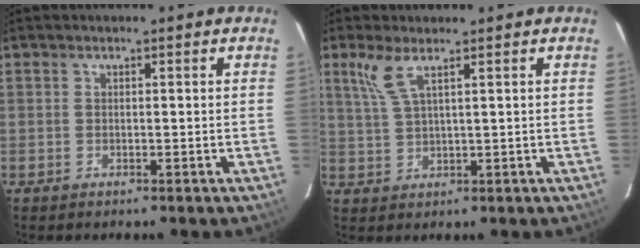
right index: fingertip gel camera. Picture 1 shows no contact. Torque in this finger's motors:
{"motor_torque": [0.51, 0.38, 0.14, 0.08]}